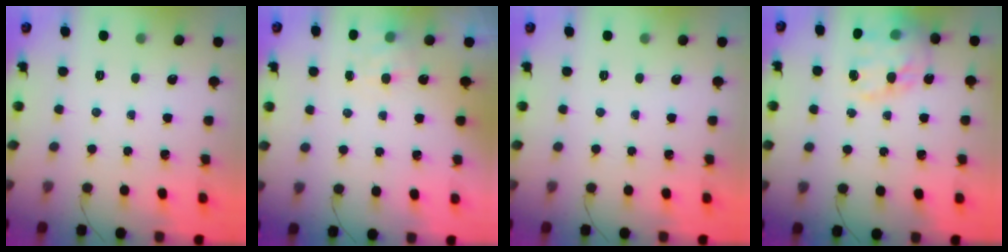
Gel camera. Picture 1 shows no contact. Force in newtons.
{"total": 4.9, "press": 4.8, "slide": 1.0}
{"total": 0.0}
{"total": 19.0, "press": 18.5, "slide": 4.2}